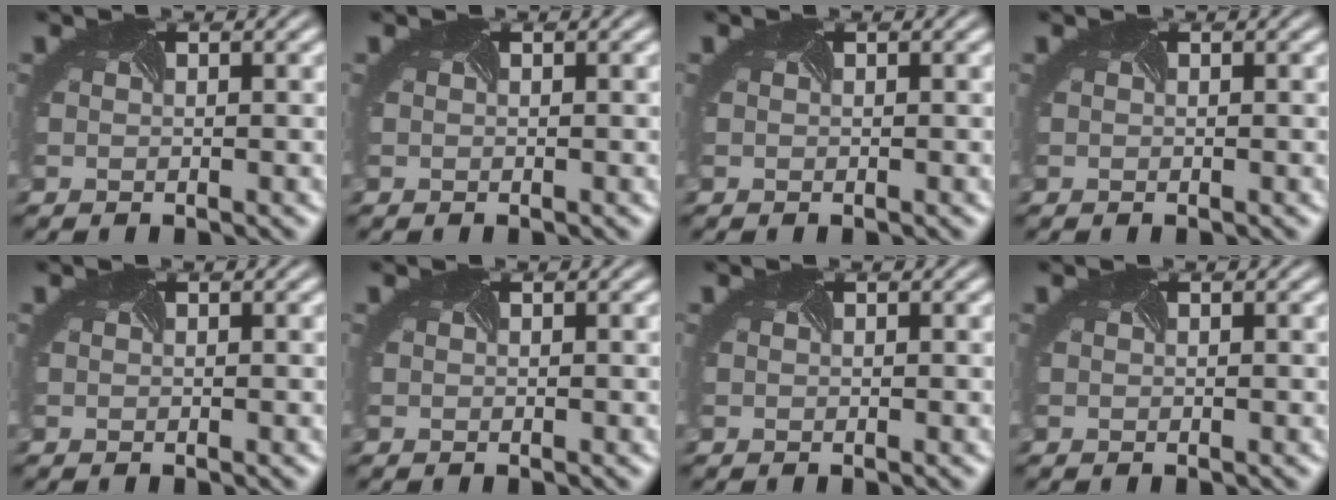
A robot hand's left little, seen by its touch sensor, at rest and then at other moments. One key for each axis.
{"total": 0.0}
{"total": 0.0}
{"total": 0.0}
{"total": 0.0}
{"total": 0.0}
{"total": 0.0}
{"total": 0.0}